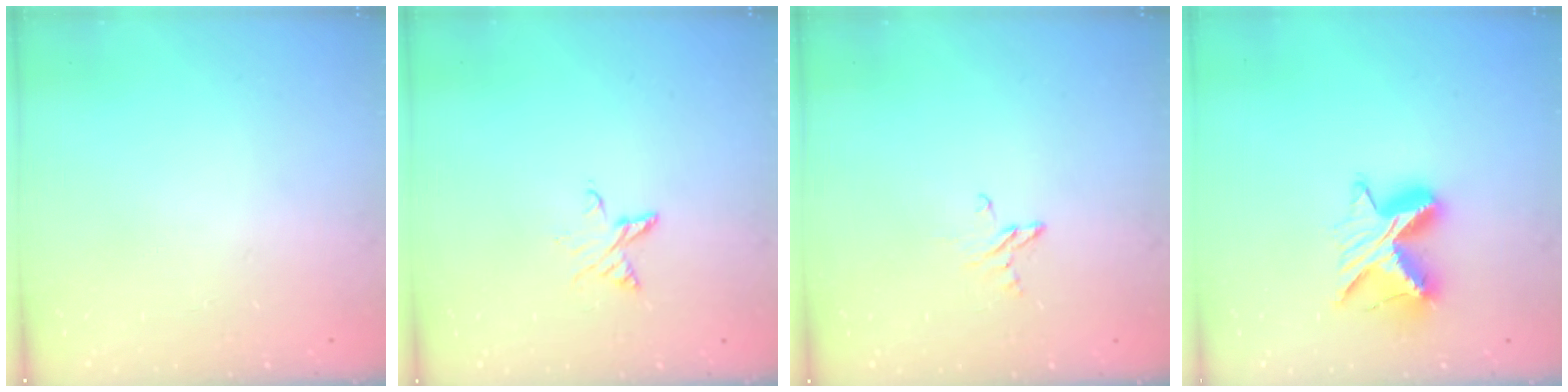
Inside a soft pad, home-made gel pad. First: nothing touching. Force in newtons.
{"total": 4.2, "press": 4.2, "slide": 0.4}
{"total": 3.4, "press": 3.4, "slide": 0.4}
{"total": 9.9, "press": 9.9, "slide": 0.5}